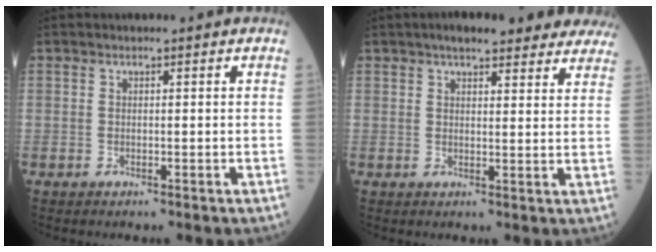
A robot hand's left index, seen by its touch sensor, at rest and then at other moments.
{"total": 13.9, "force": [11.9, 3.4, 6.2], "torque": [-0.054, 0.025, 0.134]}